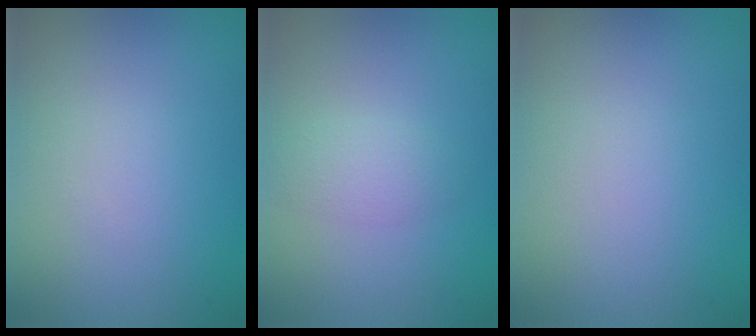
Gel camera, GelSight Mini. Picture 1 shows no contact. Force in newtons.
{"total": 1.6, "press": 1.6, "slide": 0.2}
{"total": 0.0}